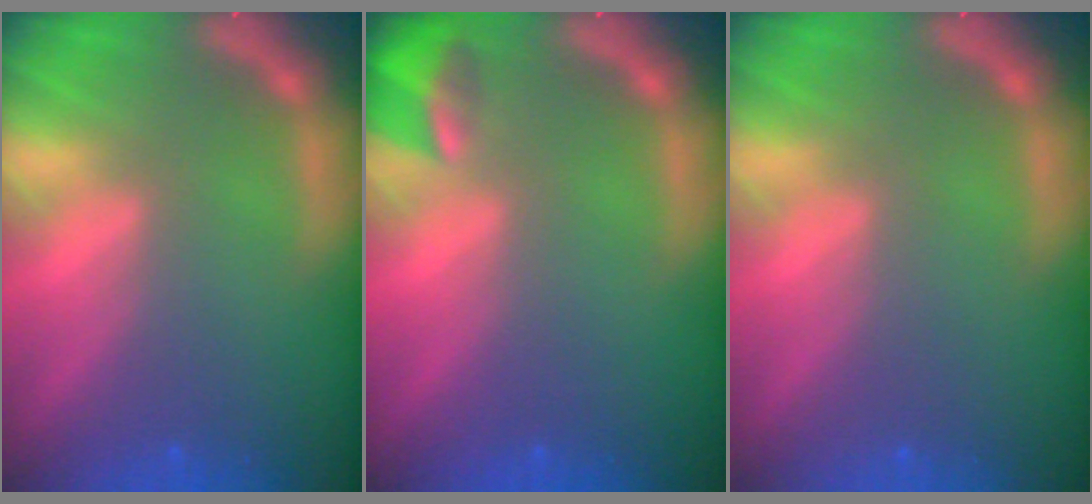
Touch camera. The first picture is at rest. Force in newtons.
{"total": 2.9}
{"total": 0.0}